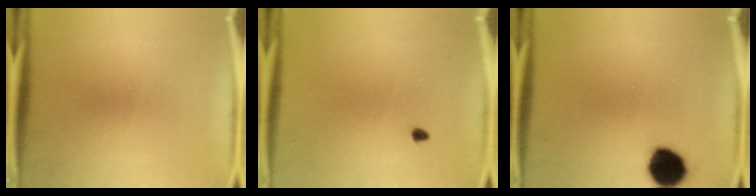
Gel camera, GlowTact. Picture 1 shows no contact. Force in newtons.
{"total": 0.7}
{"total": 9.5}